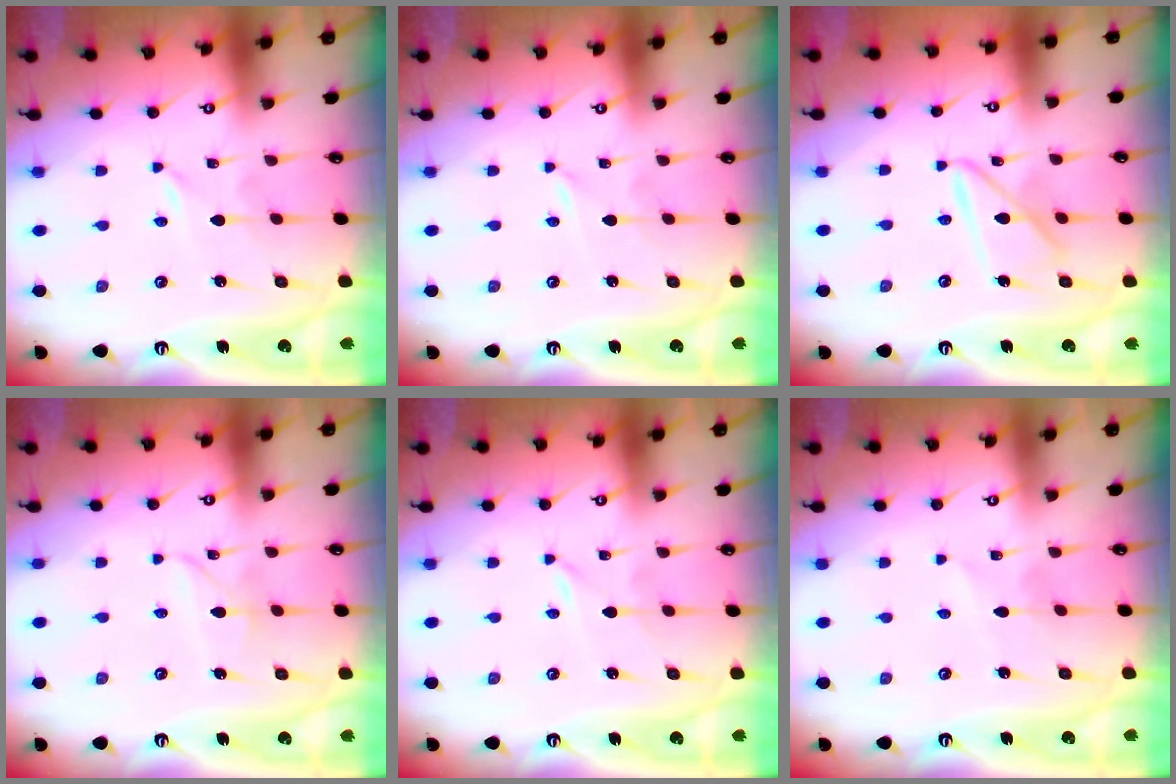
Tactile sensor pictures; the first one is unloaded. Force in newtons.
{"total": 0.0}
{"total": 10.8, "press": 10.7, "slide": 0.9}
{"total": 3.6, "press": 3.6, "slide": 0.4}
{"total": 0.0}
{"total": 2.6, "press": 2.6, "slide": 0.3}